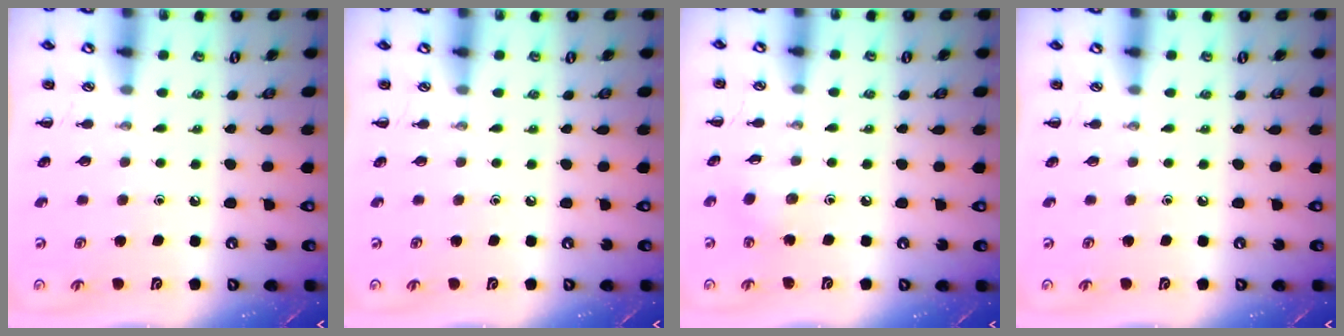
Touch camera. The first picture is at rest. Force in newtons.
{"total": 0.0}
{"total": 2.8, "press": 2.8, "slide": 0.7}
{"total": 0.0}